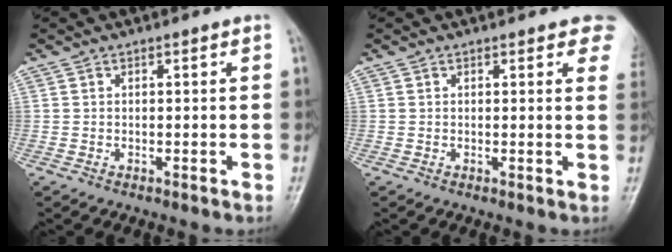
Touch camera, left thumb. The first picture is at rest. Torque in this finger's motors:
{"motor_torque": [1.16, 0.70, 0.71, -0.82, 0.00]}